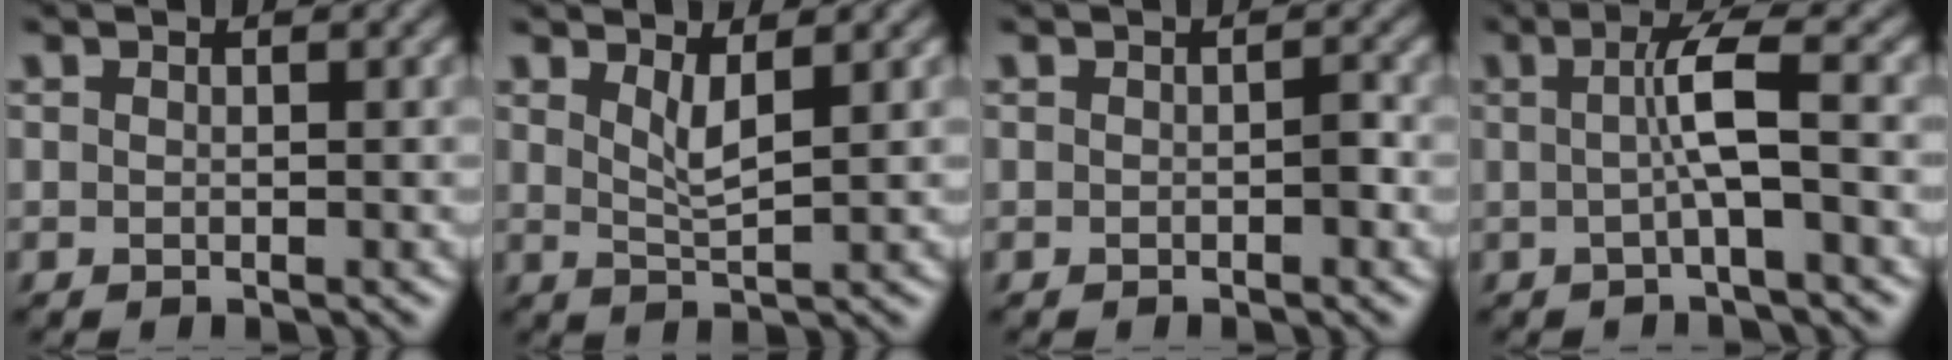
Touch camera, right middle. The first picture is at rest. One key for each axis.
{"total": 2.2, "fx": 1.1, "fy": 0.5, "fz": 1.8, "tx": -0.032, "ty": -0.006, "tz": 0.021}
{"total": 0.8, "fx": -0.2, "fy": 0.3, "fz": 0.7, "tx": -0.011, "ty": 0.004, "tz": -0.002}
{"total": 3.8, "fx": -0.1, "fy": 0.5, "fz": 3.8, "tx": -0.069, "ty": 0.005, "tz": -0.004}